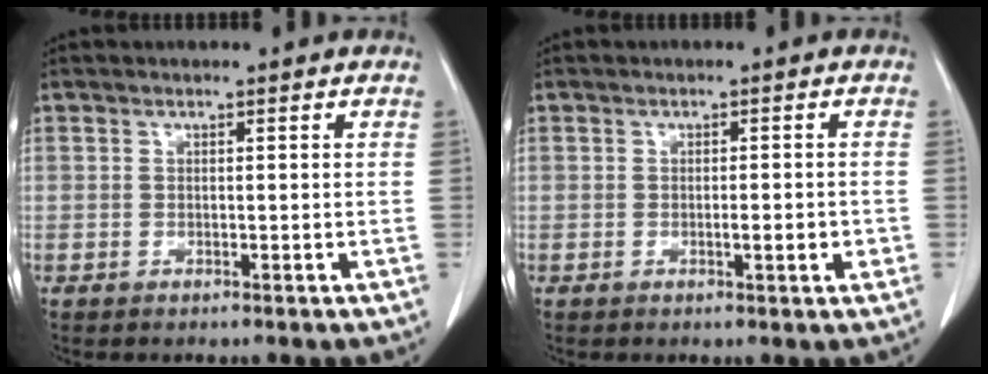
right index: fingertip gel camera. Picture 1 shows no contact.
{"total": 2.3, "force": [-0.6, 0.5, 2.2], "torque": [-0.035, 0.000, -0.007]}